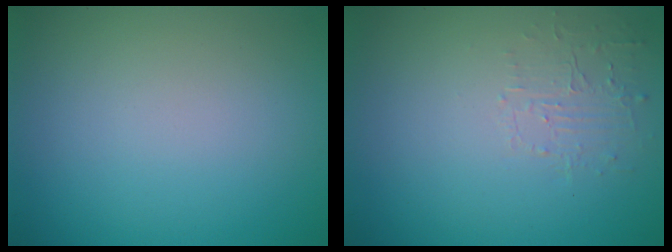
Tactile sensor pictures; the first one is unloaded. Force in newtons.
{"total": 1.5, "press": 0.1, "slide": 1.5}